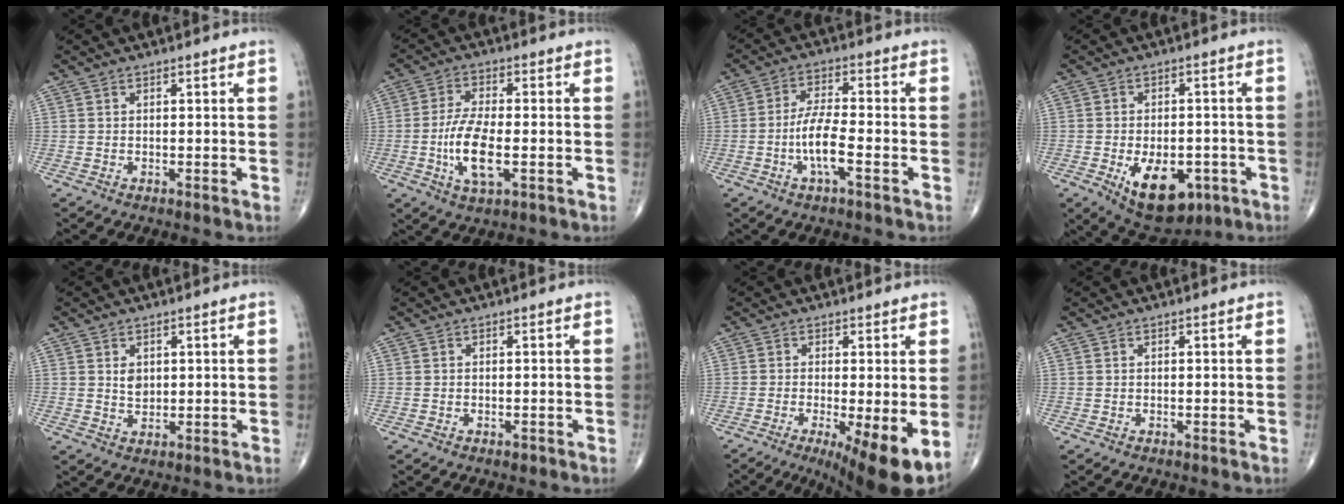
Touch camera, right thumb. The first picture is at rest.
{"total": 9.6, "force": [-2.0, 3.6, 8.7], "torque": [-0.175, 0.003, -0.038]}
{"total": 7.5, "force": [-2.5, 1.8, 6.8], "torque": [-0.140, 0.016, -0.051]}
{"total": 13.0, "force": [-5.0, 7.3, 9.5], "torque": [-0.119, 0.008, -0.061]}
{"total": 2.7, "force": [0.7, 2.0, 1.7], "torque": [-0.018, -0.007, 0.016]}
{"total": 0.7, "force": [-0.5, 0.4, 0.3], "torque": [-0.003, 0.000, -0.008]}
{"total": 10.8, "force": [-3.6, 2.4, 9.9], "torque": [-0.149, -0.022, -0.052]}
{"total": 0.0}